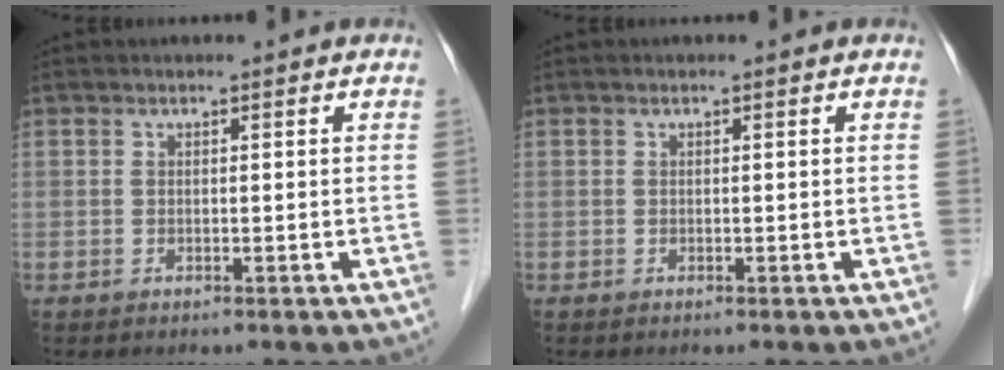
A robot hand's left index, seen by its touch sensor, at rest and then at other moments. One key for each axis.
{"total": 0.0}